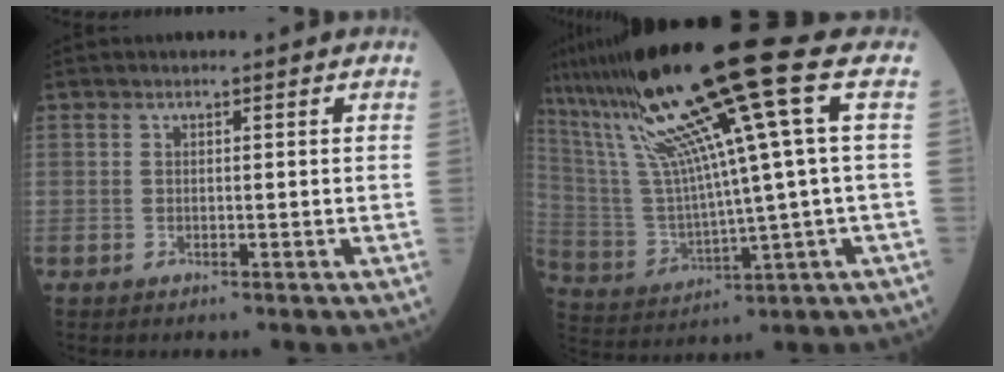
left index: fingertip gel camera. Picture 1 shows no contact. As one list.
[{"total": 19.1, "force": [9.2, -1.3, 16.7], "torque": [-0.293, 0.020, 0.162]}]